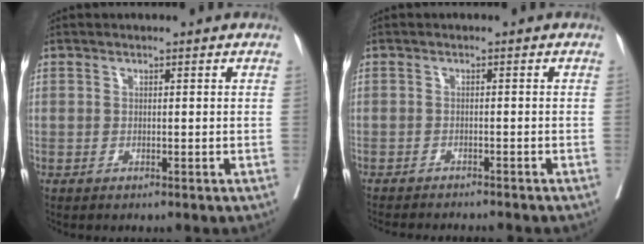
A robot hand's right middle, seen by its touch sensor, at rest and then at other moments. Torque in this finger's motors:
{"motor_torque": [0.93, -1.20, 0.06, 0.05]}